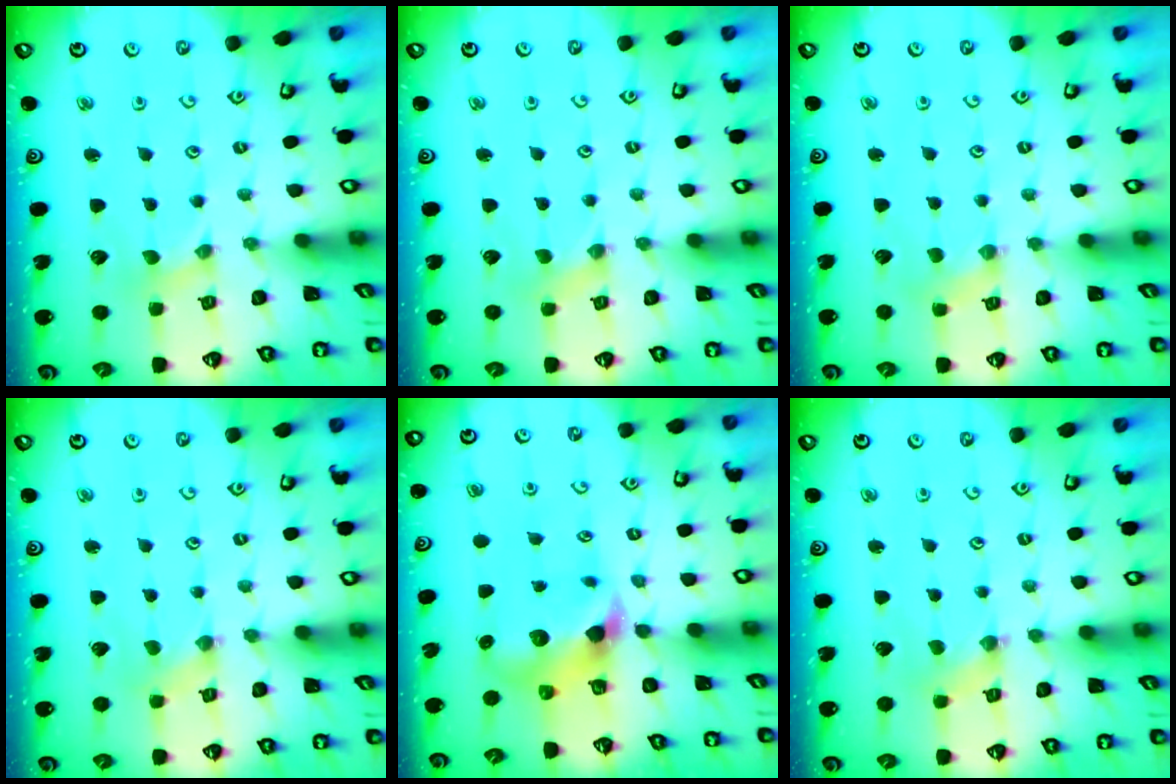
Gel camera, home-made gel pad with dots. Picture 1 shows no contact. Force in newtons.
{"total": 0.0}
{"total": 2.8, "press": 2.7, "slide": 0.4}
{"total": 0.0}
{"total": 7.5, "press": 7.5, "slide": 1.1}
{"total": 1.3, "press": 1.3, "slide": 0.2}